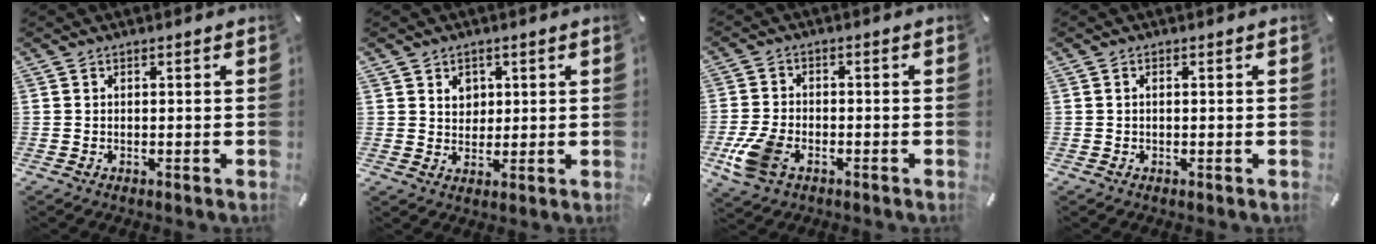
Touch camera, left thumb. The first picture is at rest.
{"total": 4.2, "force": [1.6, 3.8, 0.9], "torque": [-0.006, -0.002, 0.023]}
{"total": 8.3, "force": [-3.5, 5.4, 5.3], "torque": [-0.132, 0.004, -0.067]}
{"total": 0.7, "force": [0.0, 0.4, 0.6], "torque": [-0.012, 0.003, -0.001]}